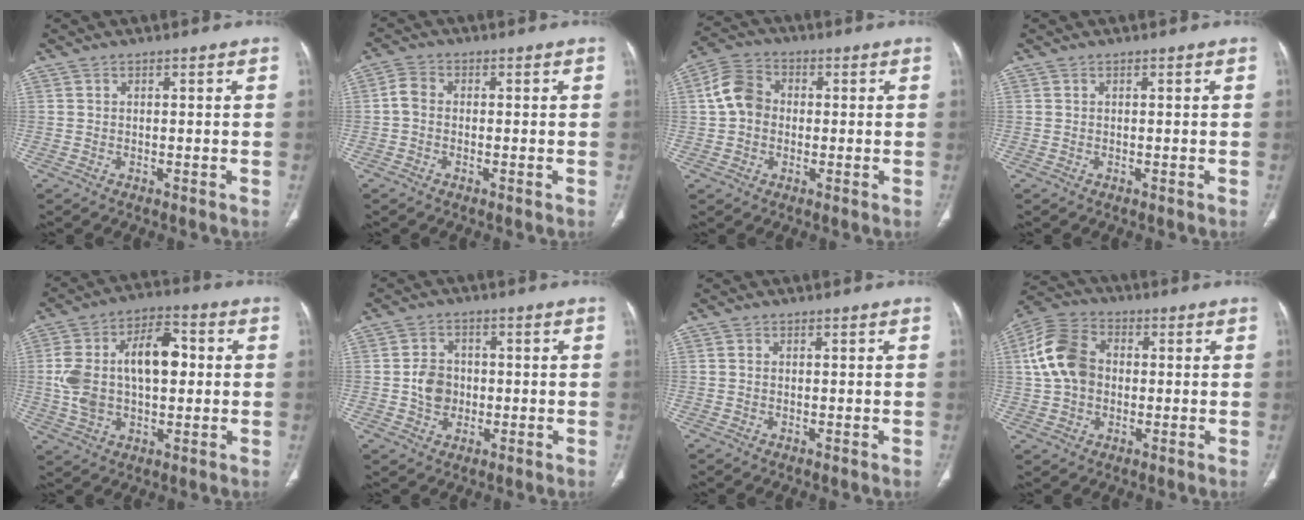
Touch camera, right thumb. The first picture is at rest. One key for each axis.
{"total": 2.9, "fx": -0.5, "fy": 2.1, "fz": 1.9, "tx": -0.036, "ty": 0.009, "tz": -0.018}
{"total": 7.6, "fx": 0.2, "fy": 6.2, "fz": 4.4, "tx": -0.071, "ty": 0.020, "tz": -0.008}
{"total": 0.0}
{"total": 16.8, "fx": 1.3, "fy": 9.6, "fz": 13.7, "tx": -0.240, "ty": 0.033, "tz": 0.023}
{"total": 5.9, "fx": -0.5, "fy": 4.9, "fz": 3.1, "tx": -0.037, "ty": 0.007, "tz": -0.012}
{"total": 0.5, "fx": 0.0, "fy": 0.4, "fz": 0.3, "tx": -0.002, "ty": 0.000, "tz": -0.002}
{"total": 11.8, "fx": 0.8, "fy": 8.8, "fz": 7.8, "tx": -0.140, "ty": 0.023, "tz": 0.006}